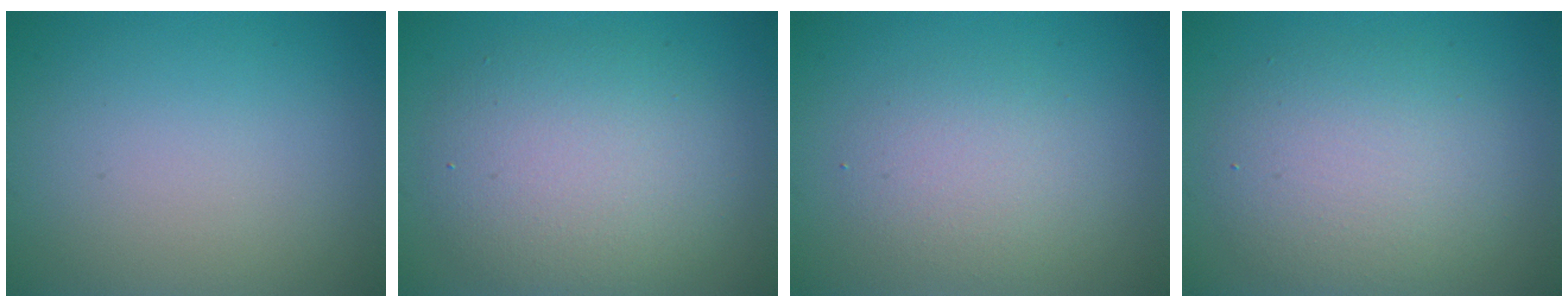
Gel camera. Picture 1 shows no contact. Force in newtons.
{"total": 6.0, "press": 6.0, "slide": 0.4}
{"total": 2.9, "press": 2.9, "slide": 0.3}
{"total": 5.3, "press": 5.3, "slide": 0.2}